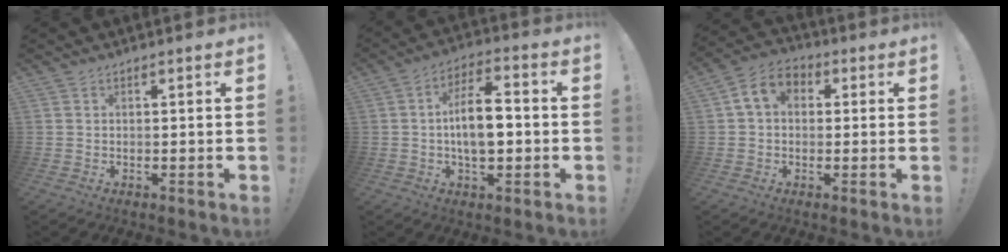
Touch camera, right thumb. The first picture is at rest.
{"total": 11.6, "force": [-1.1, 6.0, 9.9], "torque": [-0.165, 0.010, -0.021]}
{"total": 8.3, "force": [1.8, 6.0, 5.4], "torque": [-0.098, 0.009, 0.039]}